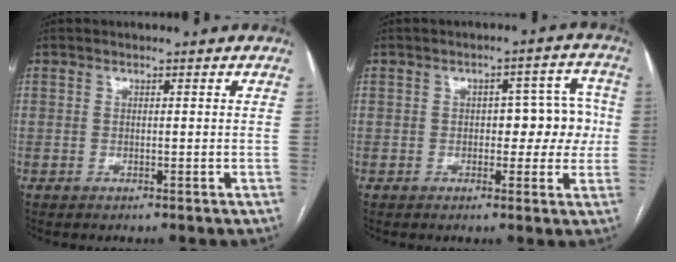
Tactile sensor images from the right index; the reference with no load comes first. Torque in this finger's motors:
{"motor_torque": [0.56, 0.00, 0.20, 0.05]}